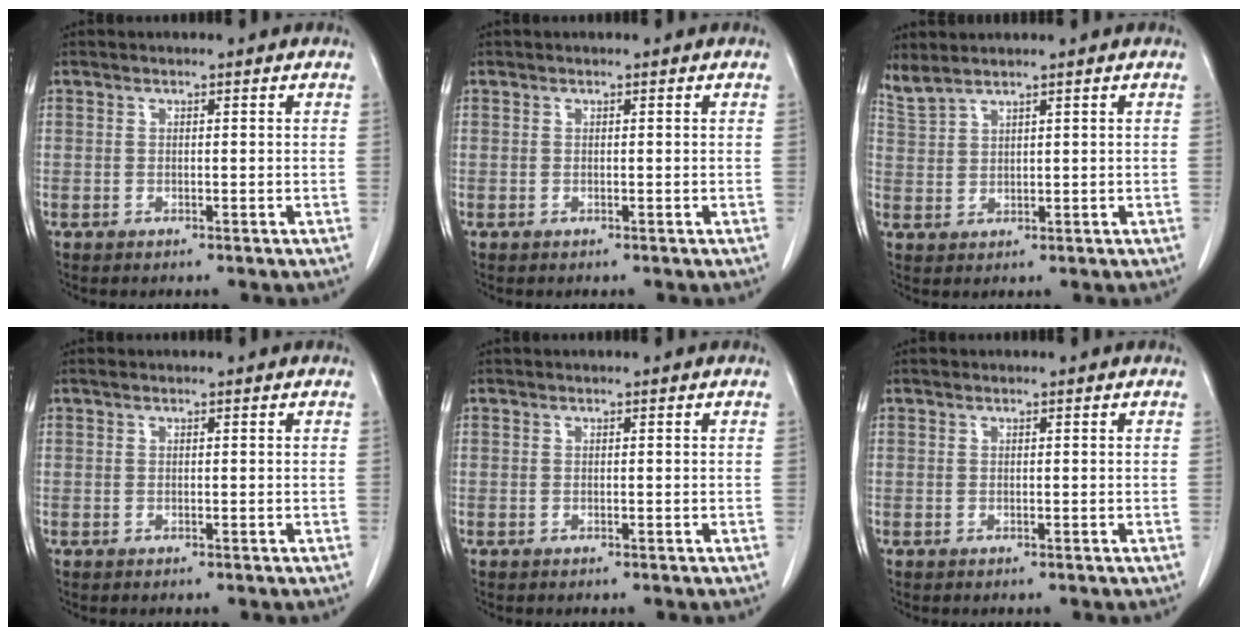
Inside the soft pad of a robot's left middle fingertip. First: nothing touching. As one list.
[{"total": 0.0}, {"total": 2.8, "force": [2.7, -0.2, 0.7], "torque": [-0.026, 0.008, 0.068]}, {"total": 0.0}, {"total": 0.0}, {"total": 0.0}]